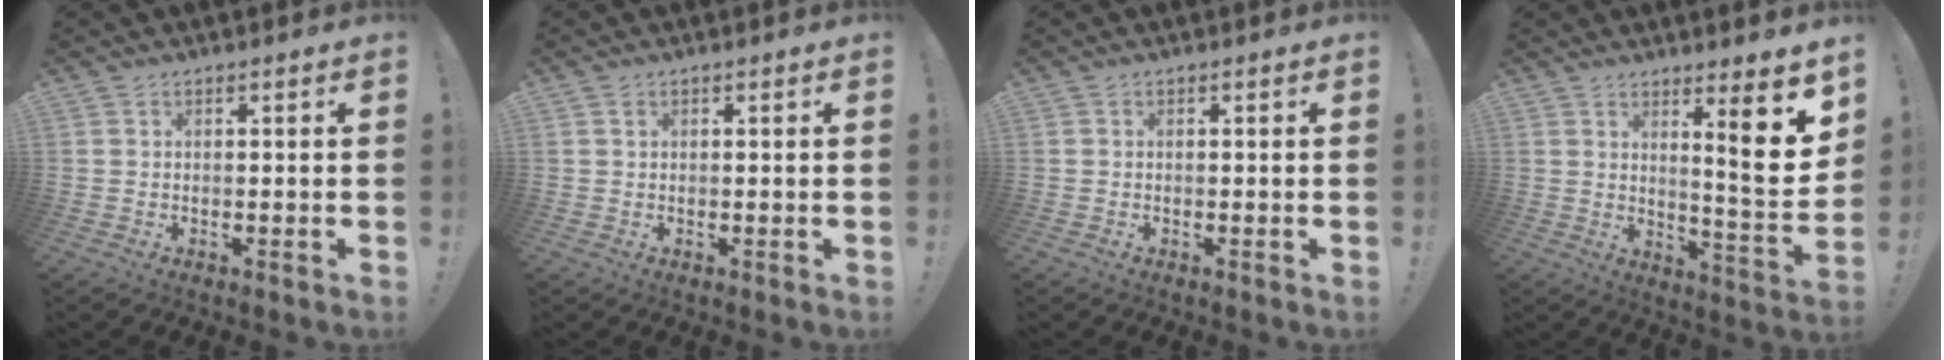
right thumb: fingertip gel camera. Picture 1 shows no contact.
{"total": 0.8, "force": [0.5, 0.3, 0.6], "torque": [-0.004, -0.003, 0.007]}
{"total": 0.0}
{"total": 11.8, "force": [5.6, 0.7, 10.4], "torque": [-0.137, -0.054, 0.080]}